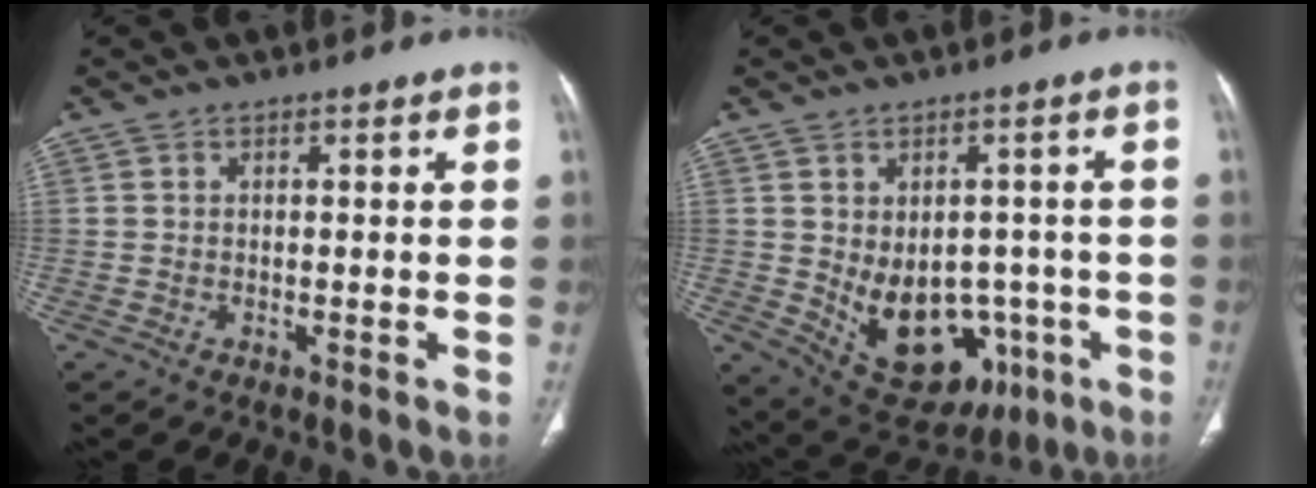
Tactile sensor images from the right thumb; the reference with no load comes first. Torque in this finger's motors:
{"motor_torque": [-0.58, 1.00, 0.57, 0.55, 0.14]}